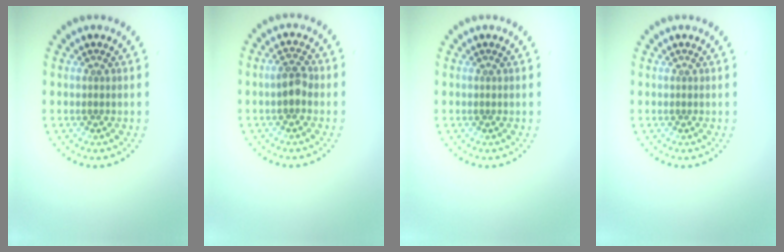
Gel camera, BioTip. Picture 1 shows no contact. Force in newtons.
{"total": 2.1, "press": 2.0, "slide": 0.4}
{"total": 0.0}
{"total": 0.0}